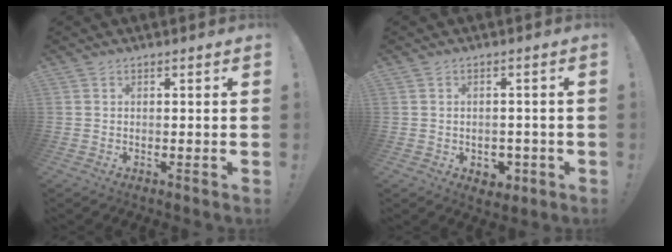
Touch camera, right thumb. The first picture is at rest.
{"total": 4.3, "force": [-0.7, 3.7, 2.1], "torque": [-0.018, 0.007, -0.009]}